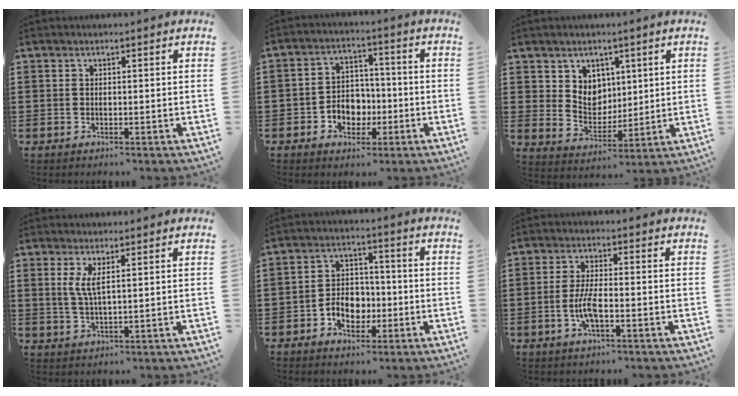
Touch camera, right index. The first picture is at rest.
{"total": 4.9, "force": [-1.7, 4.2, 1.8], "torque": [-0.026, 0.004, -0.036]}
{"total": 5.6, "force": [2.9, 4.6, 0.8], "torque": [-0.037, -0.004, 0.055]}
{"total": 3.4, "force": [1.1, 0.5, 3.2], "torque": [-0.067, -0.001, 0.018]}
{"total": 5.5, "force": [-2.0, 4.3, 2.8], "torque": [-0.041, 0.004, -0.040]}
{"total": 4.9, "force": [-1.5, 1.4, 4.5], "torque": [-0.104, -0.004, -0.036]}